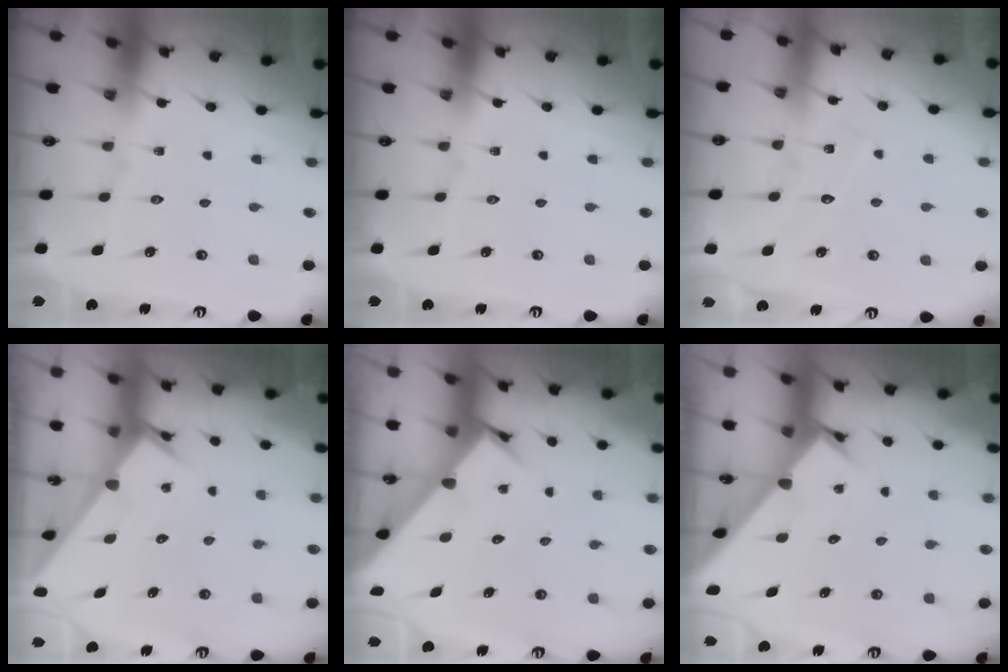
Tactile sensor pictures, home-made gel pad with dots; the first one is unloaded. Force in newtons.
{"total": 0.0}
{"total": 5.2, "press": 5.2, "slide": 0.4}
{"total": 2.4, "press": 2.4, "slide": 0.1}
{"total": 3.4, "press": 3.4, "slide": 0.2}
{"total": 2.3, "press": 2.3, "slide": 0.1}